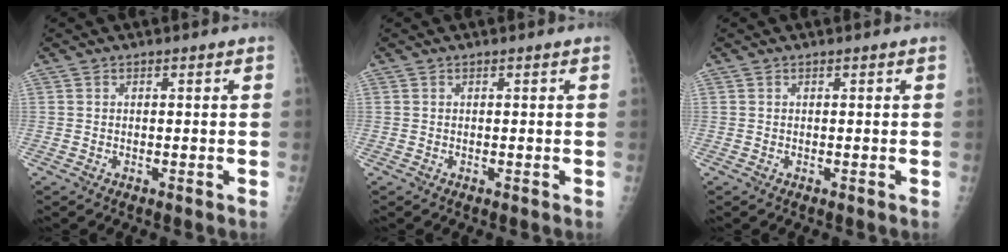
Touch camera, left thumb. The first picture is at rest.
{"total": 0.0}
{"total": 0.0}